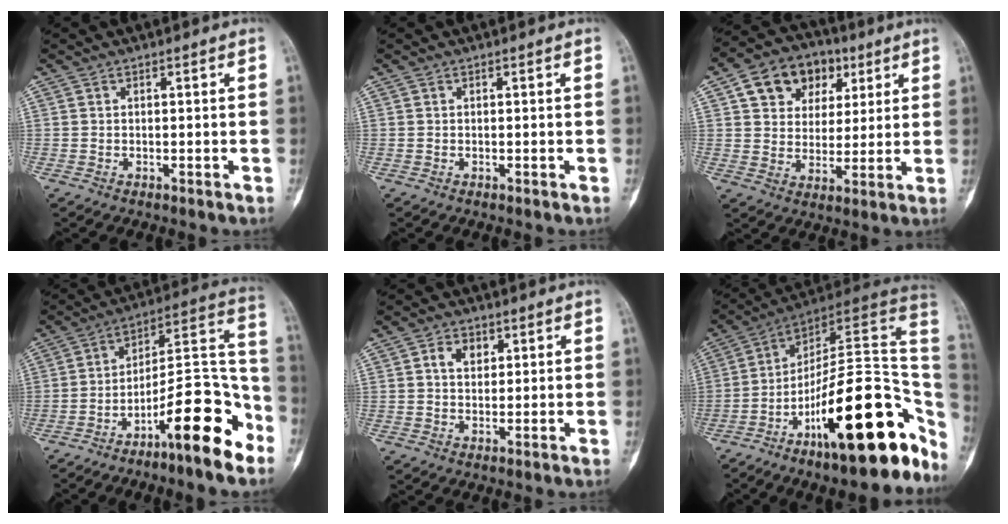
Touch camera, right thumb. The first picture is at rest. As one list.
[{"total": 0.0}, {"total": 13.2, "force": [5.6, 10.1, 6.5], "torque": [-0.063, -0.004, 0.092]}, {"total": 17.7, "force": [-10.3, 4.1, 13.8], "torque": [-0.197, 0.095, -0.167]}, {"total": 4.1, "force": [1.4, 3.0, 2.4], "torque": [-0.027, 0.000, 0.023]}, {"total": 27.4, "force": [-10.2, 9.3, 23.6], "torque": [-0.265, 0.078, -0.151]}]